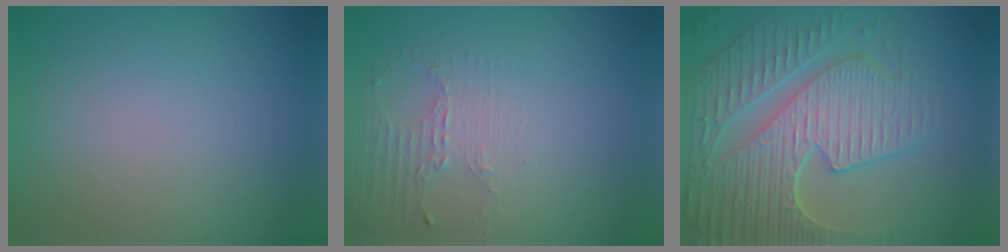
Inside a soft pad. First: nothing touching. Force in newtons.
{"total": 2.2, "press": 1.6, "slide": 1.5}
{"total": 9.1, "press": 6.5, "slide": 6.3}